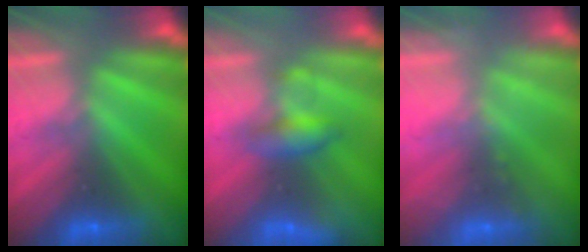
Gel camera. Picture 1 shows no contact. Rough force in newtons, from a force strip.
{"total": 2.0}
{"total": 2.3}